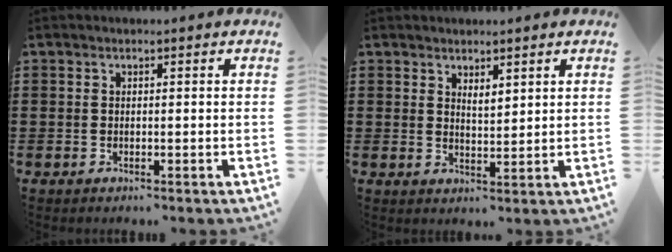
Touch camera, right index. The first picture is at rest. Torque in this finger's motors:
{"motor_torque": [0.48, 0.44, 0.01, 0.05]}